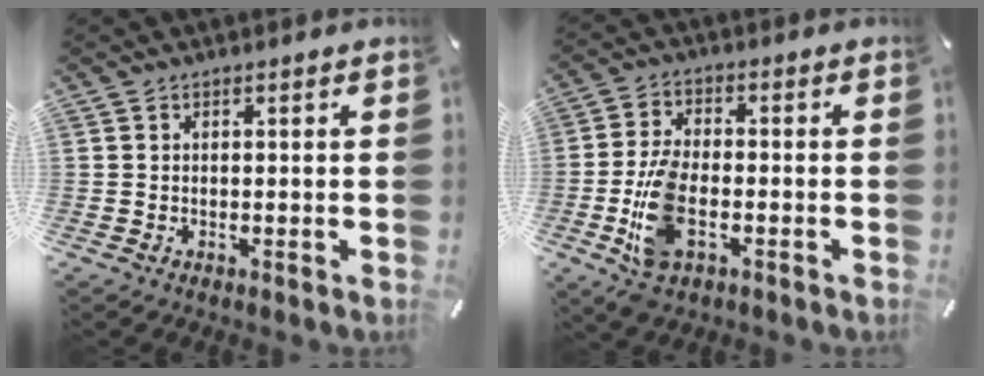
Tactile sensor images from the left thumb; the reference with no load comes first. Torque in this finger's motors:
{"motor_torque": [-0.52, 1.37, 0.08, 0.32, 0.39]}